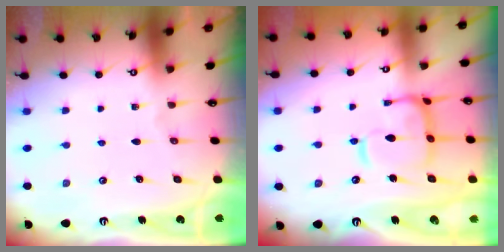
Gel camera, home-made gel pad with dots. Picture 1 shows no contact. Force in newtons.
{"total": 9.1, "press": 9.1, "slide": 1.2}